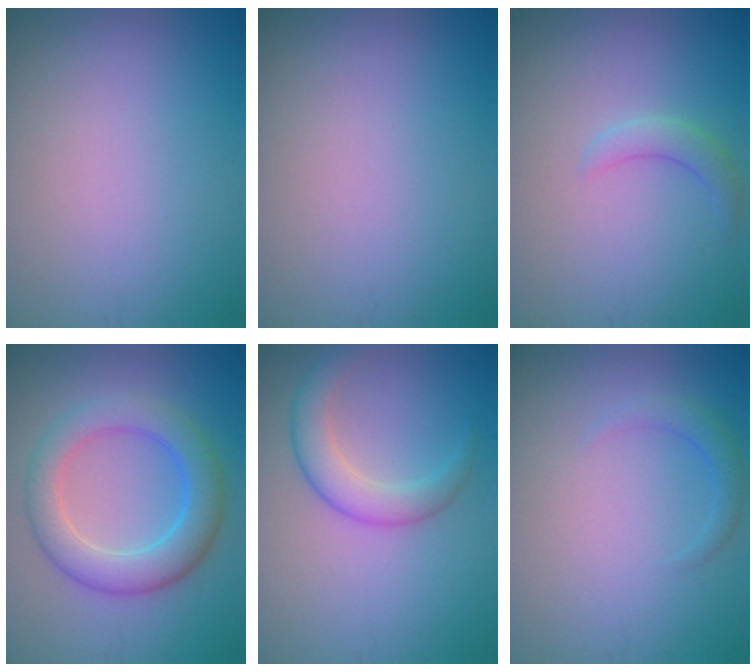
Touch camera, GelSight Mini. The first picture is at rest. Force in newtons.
{"total": 0.0}
{"total": 1.9, "press": 1.9, "slide": 0.1}
{"total": 5.9, "press": 5.9, "slide": 0.1}
{"total": 3.4, "press": 3.4, "slide": 0.1}
{"total": 1.5, "press": 1.5, "slide": 0.1}